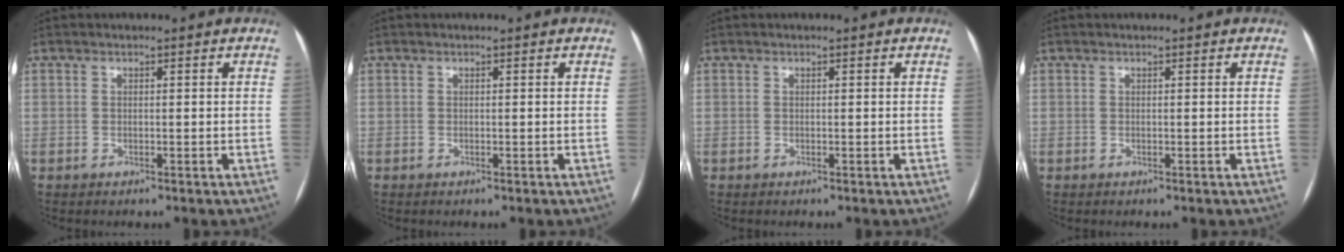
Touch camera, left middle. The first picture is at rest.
{"total": 0.0}
{"total": 0.0}
{"total": 0.0}